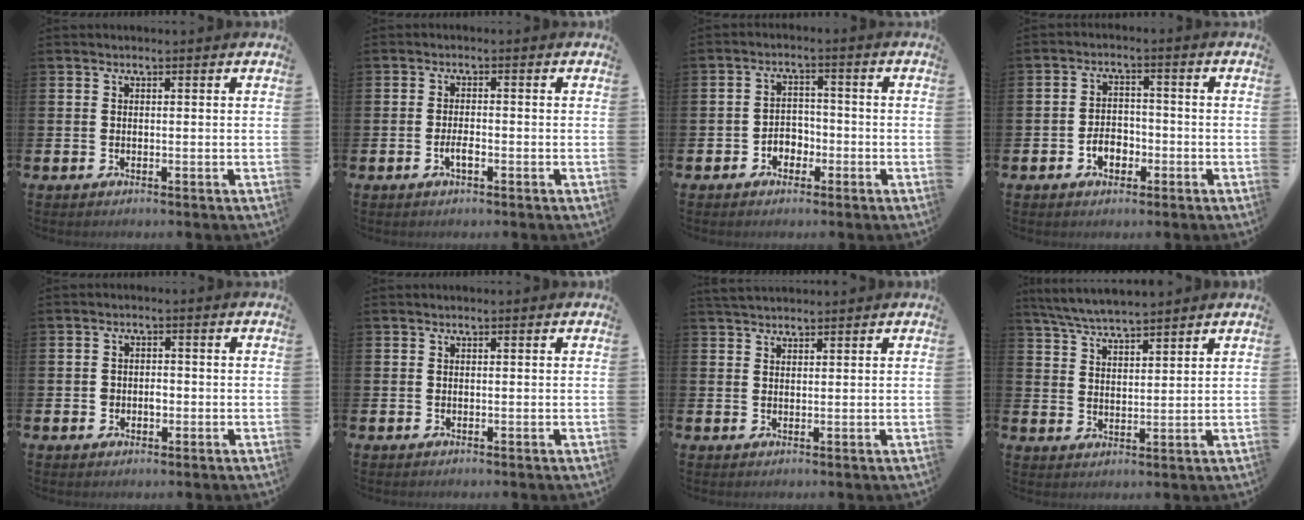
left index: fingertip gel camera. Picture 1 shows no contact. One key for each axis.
{"total": 1.9, "fx": -0.7, "fy": 0.7, "fz": 1.6, "tx": -0.029, "ty": 0.000, "tz": -0.014}
{"total": 2.9, "fx": -1.6, "fy": 2.2, "fz": 0.9, "tx": -0.021, "ty": 0.005, "tz": -0.039}
{"total": 3.5, "fx": -1.5, "fy": 2.4, "fz": 1.9, "tx": -0.020, "ty": -0.003, "tz": -0.036}
{"total": 1.9, "fx": -0.4, "fy": 1.5, "fz": 1.0, "tx": -0.010, "ty": 0.002, "tz": -0.013}
{"total": 0.0}
{"total": 2.5, "fx": 2.4, "fy": 0.7, "fz": 0.5, "tx": -0.004, "ty": -0.007, "tz": 0.042}
{"total": 5.5, "fx": 5.4, "fy": 0.4, "fz": 1.2, "tx": -0.045, "ty": -0.021, "tz": 0.098}